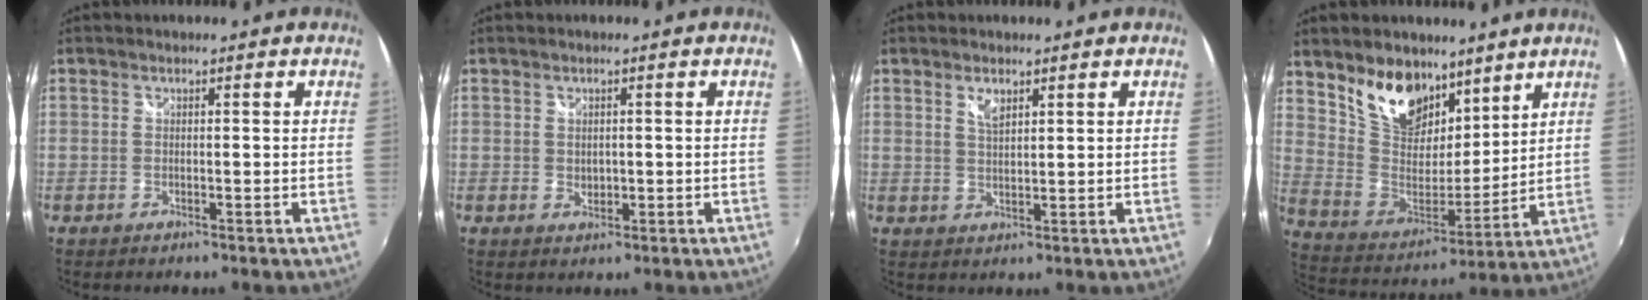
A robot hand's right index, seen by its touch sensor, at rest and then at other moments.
{"total": 1.6, "force": [0.2, 1.4, 0.8], "torque": [-0.011, 0.000, 0.005]}
{"total": 2.7, "force": [1.6, 1.1, 1.9], "torque": [-0.032, -0.001, 0.029]}
{"total": 15.3, "force": [10.1, 8.7, 7.5], "torque": [-0.155, 0.005, 0.196]}